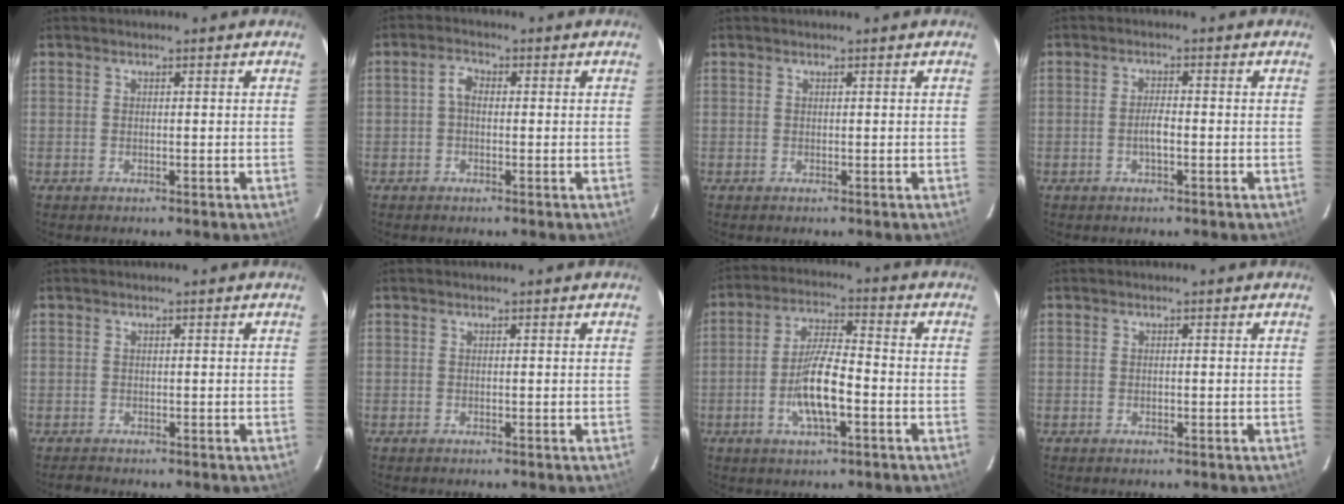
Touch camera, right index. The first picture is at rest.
{"total": 2.3, "force": [-0.2, 1.5, 1.7], "torque": [-0.035, 0.010, -0.007]}
{"total": 0.0}
{"total": 2.6, "force": [-0.9, 0.6, 2.3], "torque": [-0.046, 0.004, -0.015]}
{"total": 1.3, "force": [-1.1, 0.7, 0.0], "torque": [-0.004, 0.001, -0.019]}
{"total": 0.0}
{"total": 9.7, "force": [-3.2, 2.5, 8.8], "torque": [-0.175, 0.002, -0.058]}
{"total": 0.6, "force": [-0.2, 0.3, 0.5], "torque": [-0.010, 0.003, -0.002]}